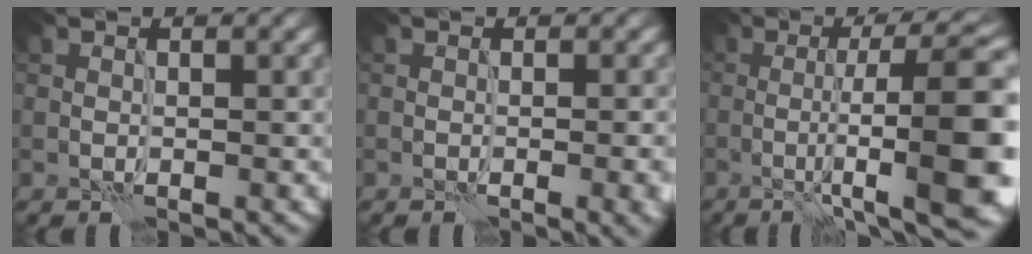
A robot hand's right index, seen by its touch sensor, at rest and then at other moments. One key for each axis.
{"total": 2.6, "fx": -0.4, "fy": 1.0, "fz": 2.3, "tx": -0.009, "ty": 0.006, "tz": -0.002}
{"total": 14.2, "fx": -1.5, "fy": 3.9, "fz": 13.5, "tx": -0.148, "ty": 0.020, "tz": -0.019}